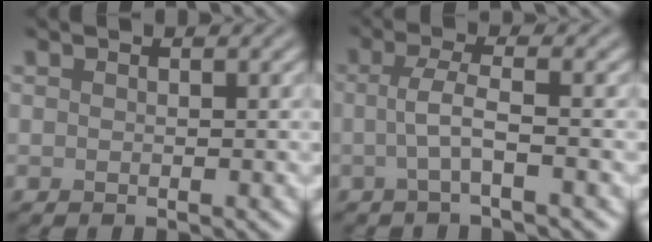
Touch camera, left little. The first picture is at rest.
{"total": 2.6, "force": [-0.8, 0.5, 2.4], "torque": [-0.049, 0.000, -0.019]}